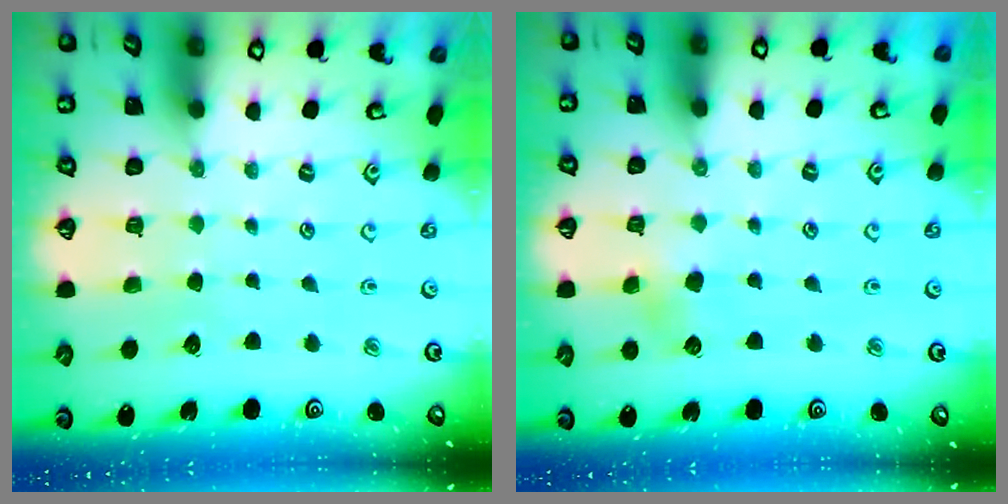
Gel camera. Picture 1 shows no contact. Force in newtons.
{"total": 4.2, "press": 4.1, "slide": 0.6}